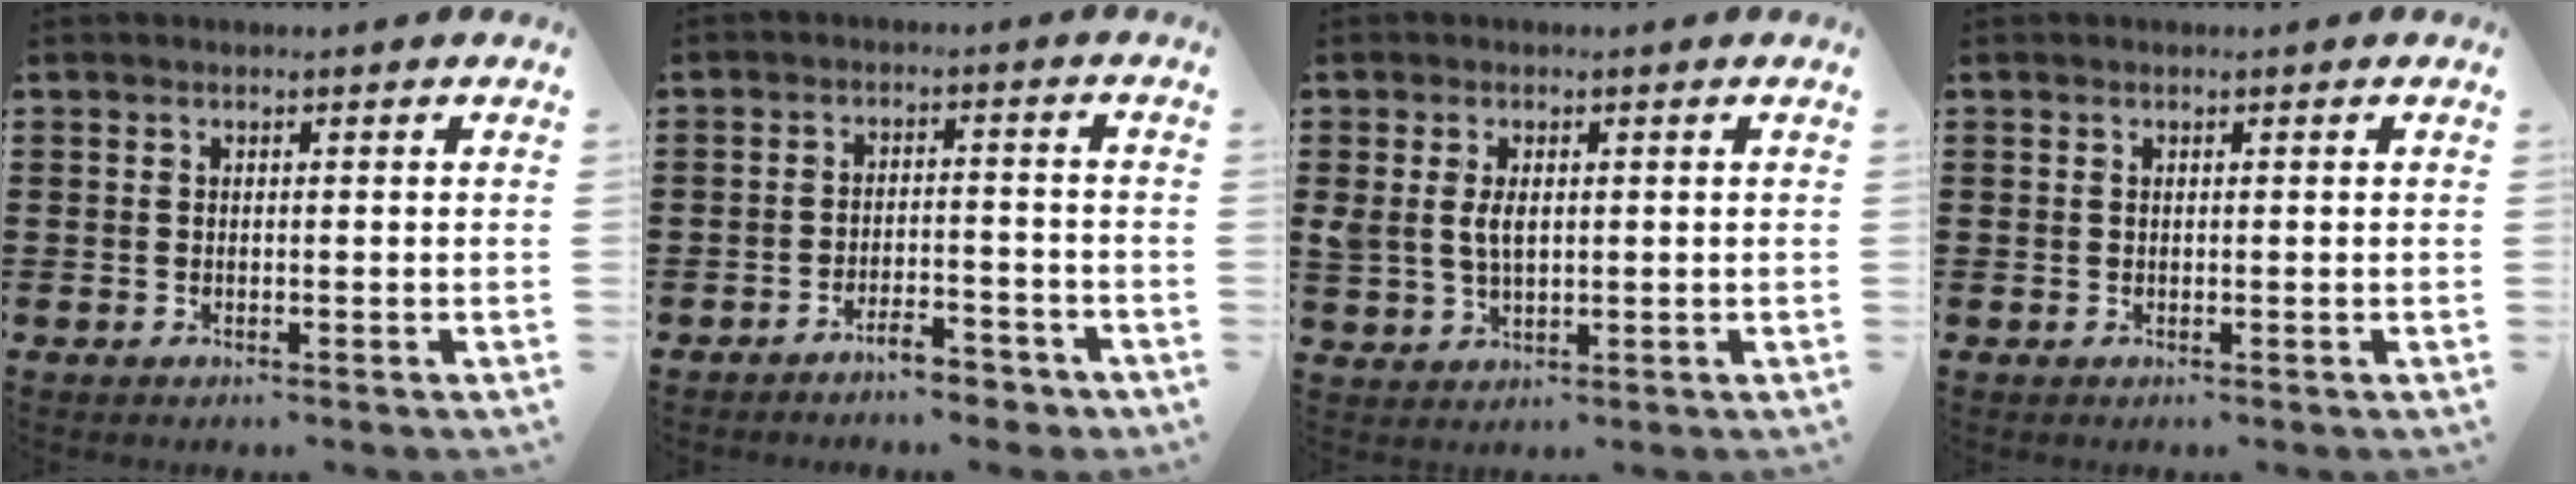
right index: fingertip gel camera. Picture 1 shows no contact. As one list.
[{"total": 4.5, "force": [-4.1, 0.9, 1.6], "torque": [-0.027, 0.007, -0.081]}, {"total": 4.0, "force": [0.8, 2.3, 3.2], "torque": [-0.074, 0.006, 0.010]}, {"total": 0.0}]